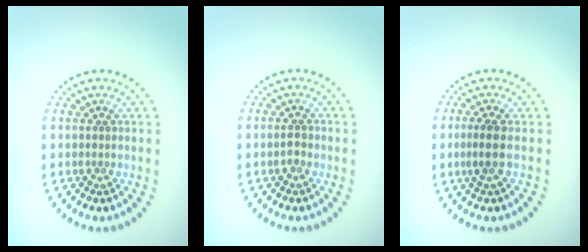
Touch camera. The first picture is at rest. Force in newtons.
{"total": 1.0, "press": 1.0, "slide": 0.2}
{"total": 2.0, "press": 1.6, "slide": 1.2}